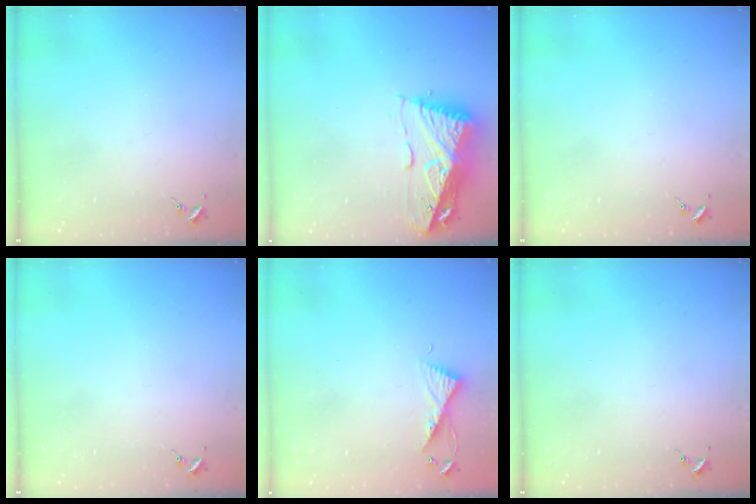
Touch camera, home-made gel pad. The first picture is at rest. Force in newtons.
{"total": 10.8, "press": 10.7, "slide": 1.0}
{"total": 0.0}
{"total": 0.0}
{"total": 6.2, "press": 6.2, "slide": 0.6}
{"total": 0.0}